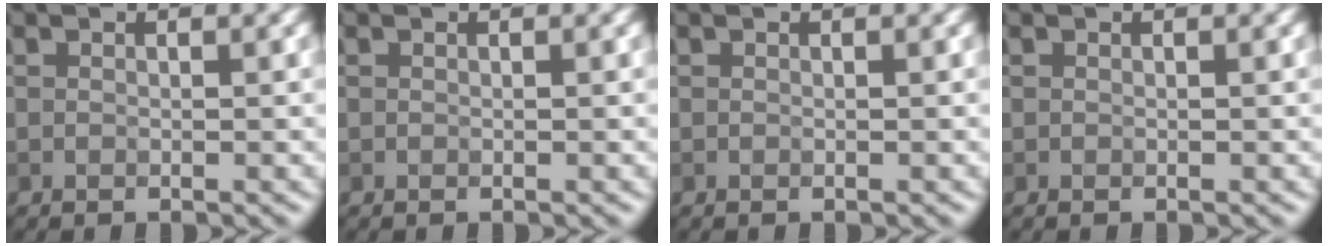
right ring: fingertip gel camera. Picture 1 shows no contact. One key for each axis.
{"total": 0.0}
{"total": 0.0}
{"total": 0.0}